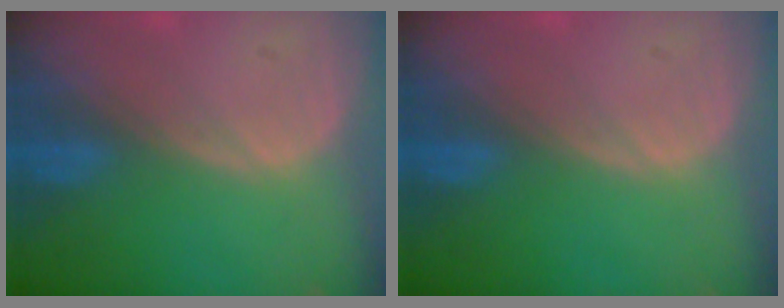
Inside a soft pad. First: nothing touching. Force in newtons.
{"total": 0.0}